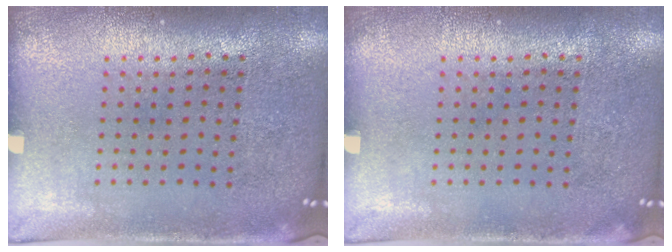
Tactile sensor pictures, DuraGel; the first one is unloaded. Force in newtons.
{"total": 0.0}